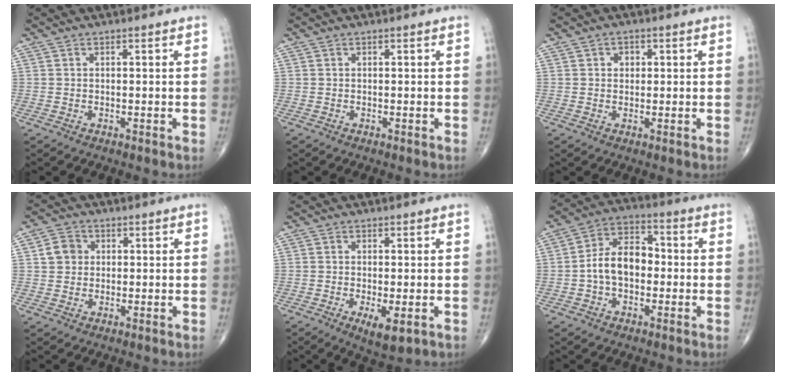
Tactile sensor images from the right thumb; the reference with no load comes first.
{"total": 0.0}
{"total": 2.2, "force": [0.6, 1.8, 1.1], "torque": [-0.005, 0.000, 0.007]}
{"total": 4.2, "force": [0.7, 3.8, 1.7], "torque": [-0.017, 0.004, 0.007]}
{"total": 6.6, "force": [-2.3, 2.3, 5.8], "torque": [-0.093, -0.016, -0.031]}
{"total": 10.2, "force": [-1.0, 6.7, 7.7], "torque": [-0.117, 0.034, -0.030]}